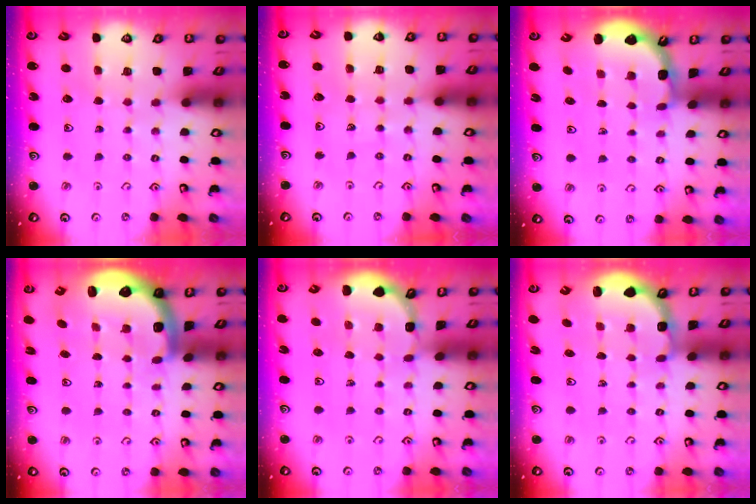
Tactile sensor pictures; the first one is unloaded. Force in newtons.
{"total": 3.3, "press": 2.6, "slide": 2.0}
{"total": 2.0, "press": 2.0, "slide": 0.2}
{"total": 2.9, "press": 2.6, "slide": 1.4}
{"total": 2.4, "press": 2.4, "slide": 0.3}
{"total": 2.5, "press": 1.9, "slide": 1.6}